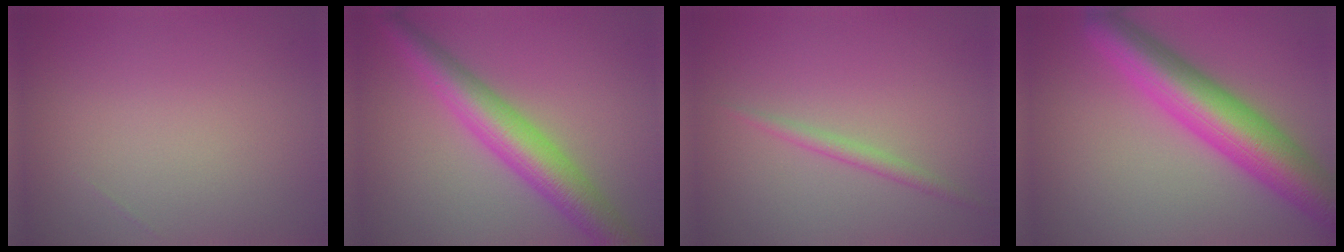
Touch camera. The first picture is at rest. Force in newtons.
{"total": 6.4, "press": 6.4, "slide": 0.2}
{"total": 1.4, "press": 1.4, "slide": 0.0}
{"total": 8.6, "press": 8.6, "slide": 0.4}